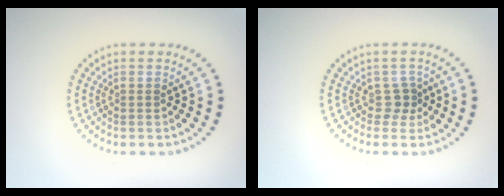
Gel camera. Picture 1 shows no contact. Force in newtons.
{"total": 1.5, "press": 1.0, "slide": 1.1}